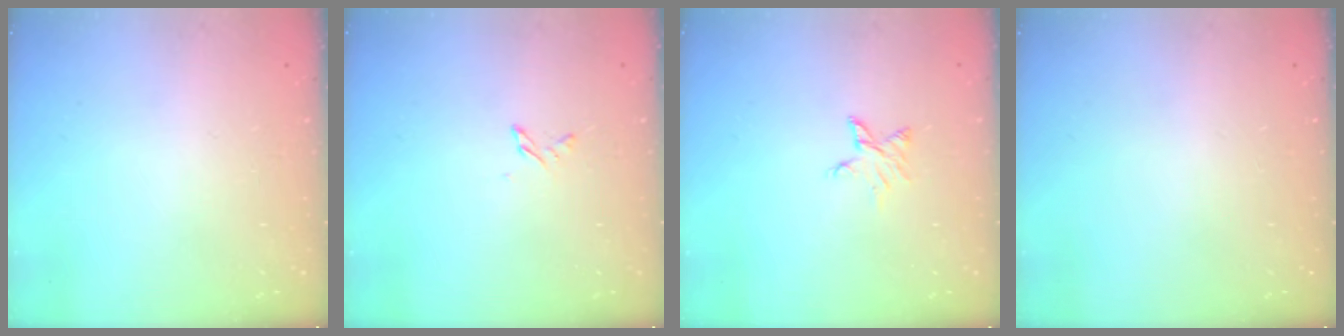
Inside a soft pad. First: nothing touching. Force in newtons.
{"total": 2.6, "press": 2.6, "slide": 0.3}
{"total": 3.6, "press": 3.6, "slide": 0.3}
{"total": 0.0}